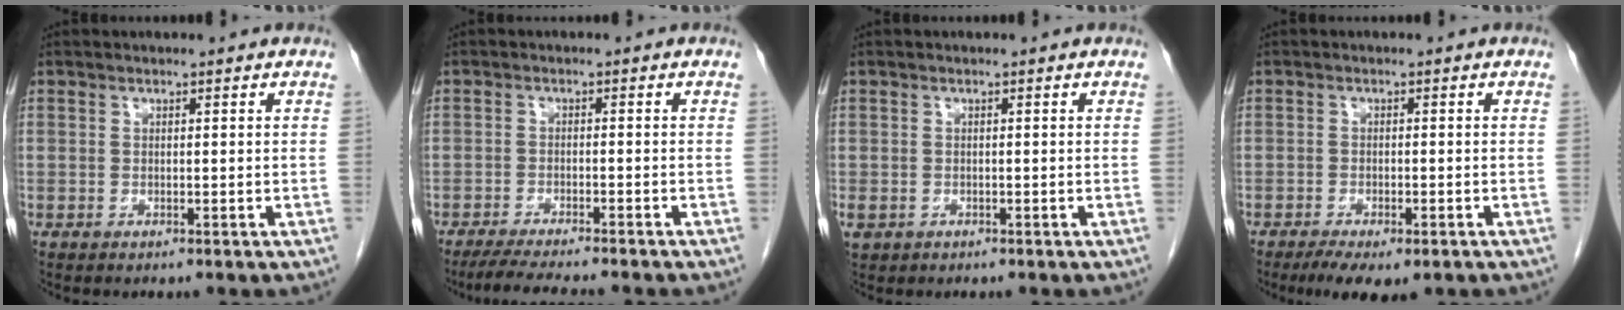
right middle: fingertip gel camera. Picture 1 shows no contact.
{"total": 8.0, "force": [-7.0, 0.1, 3.9], "torque": [-0.053, -0.018, -0.111]}
{"total": 2.0, "force": [-0.8, 1.6, 0.8], "torque": [-0.023, -0.001, -0.007]}
{"total": 6.5, "force": [-4.3, 2.1, 4.3], "torque": [-0.064, -0.013, -0.064]}